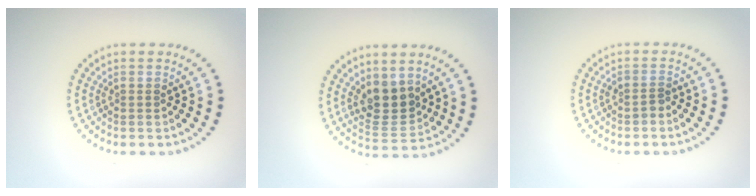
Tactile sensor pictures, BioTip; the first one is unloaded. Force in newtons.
{"total": 3.6, "press": 3.3, "slide": 1.5}
{"total": 0.9, "press": 0.8, "slide": 0.5}